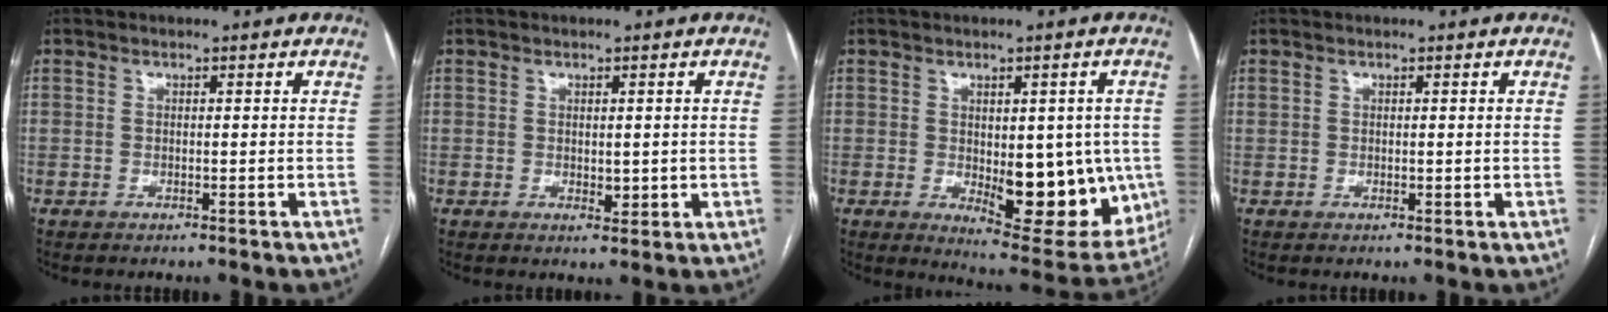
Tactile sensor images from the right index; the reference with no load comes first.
{"total": 2.3, "force": [0.1, 1.4, 1.8], "torque": [-0.025, -0.006, 0.007]}
{"total": 14.9, "force": [-1.9, 6.3, 13.4], "torque": [-0.163, -0.010, -0.003]}
{"total": 0.7, "force": [0.4, 0.4, 0.4], "torque": [-0.007, -0.001, 0.009]}